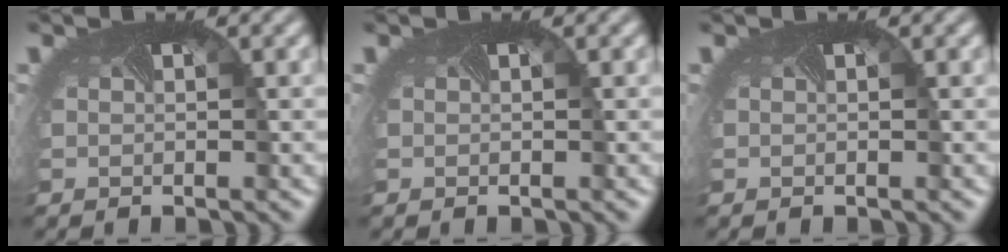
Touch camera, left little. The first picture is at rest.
{"total": 0.0}
{"total": 0.0}